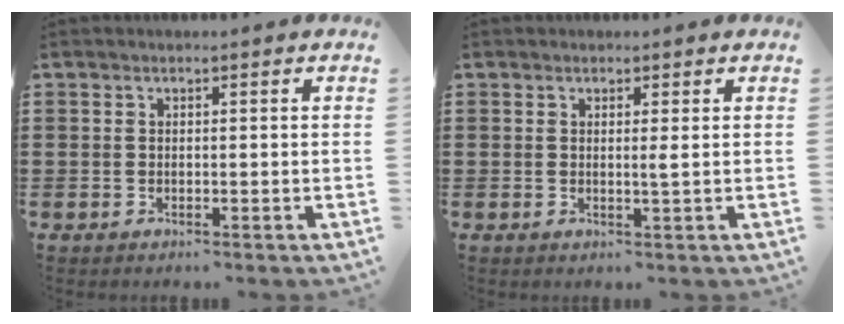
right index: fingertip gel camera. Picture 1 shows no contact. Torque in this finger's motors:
{"motor_torque": [-0.10, 0.02, 0.01, 0.00]}